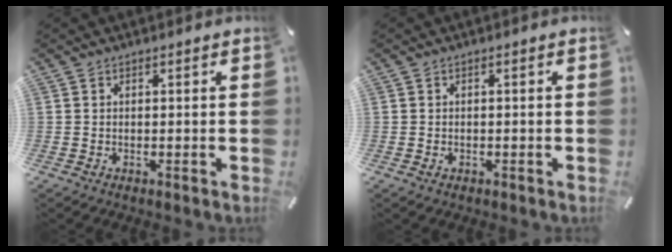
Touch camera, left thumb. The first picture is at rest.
{"total": 0.8, "force": [-0.4, 0.5, 0.6], "torque": [-0.011, 0.000, -0.007]}